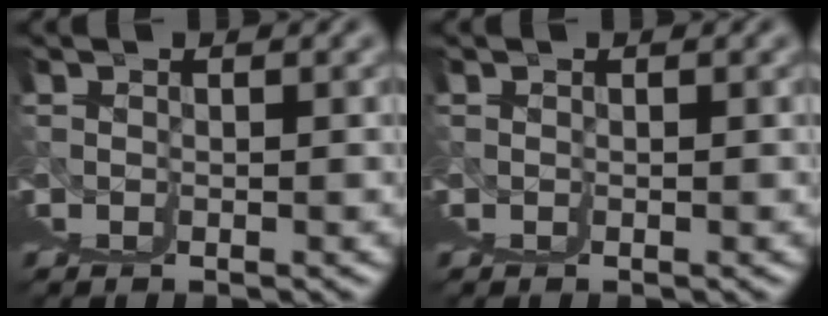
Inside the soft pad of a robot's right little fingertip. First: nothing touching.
{"total": 0.0}